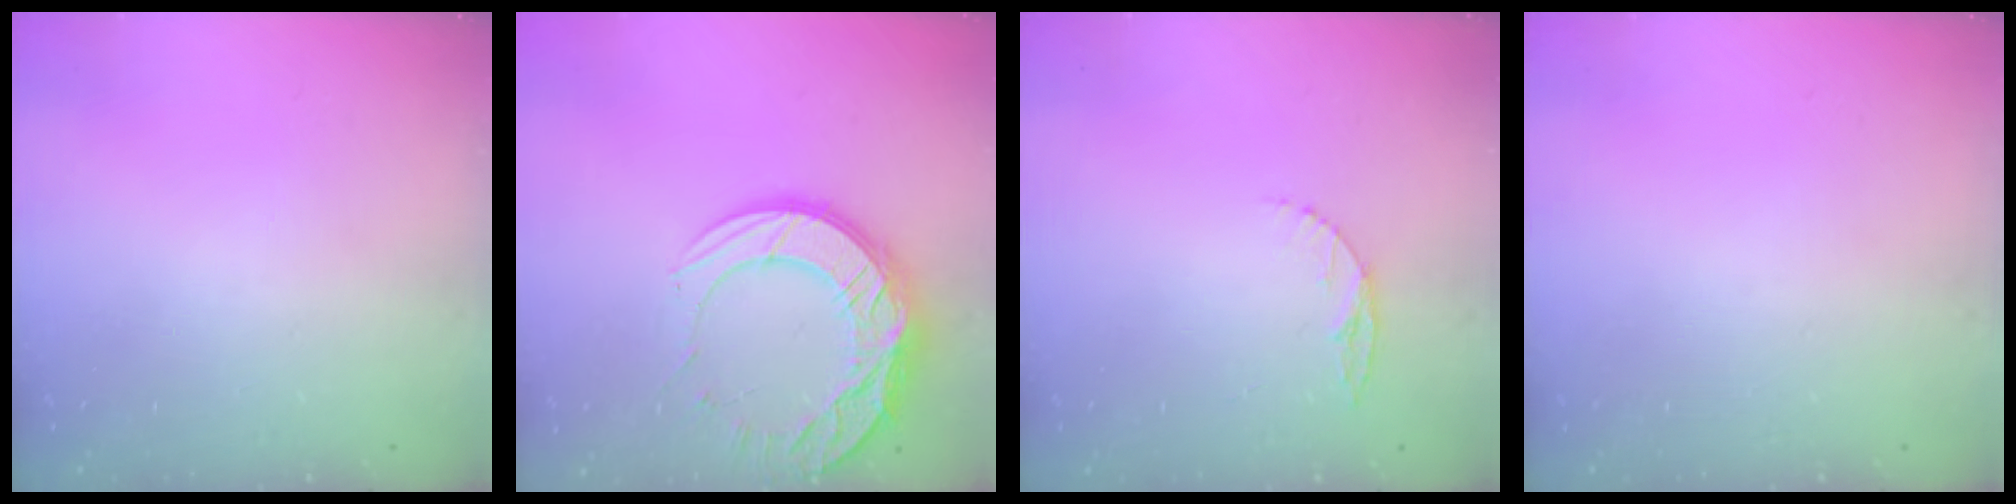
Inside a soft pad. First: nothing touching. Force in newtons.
{"total": 17.2, "press": 17.2, "slide": 1.0}
{"total": 5.0, "press": 5.0, "slide": 0.5}
{"total": 0.0}